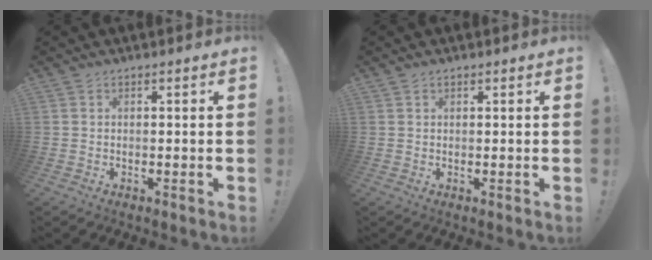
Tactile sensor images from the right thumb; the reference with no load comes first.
{"total": 0.6, "force": [0.5, 0.3, 0.1], "torque": [-0.001, -0.001, 0.009]}